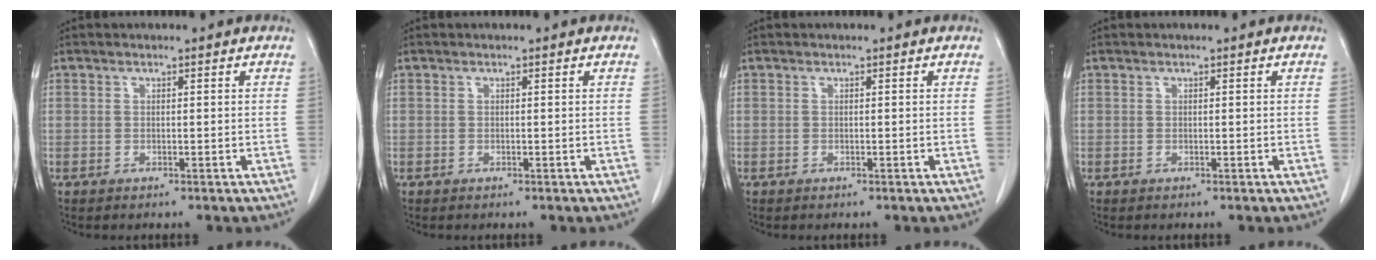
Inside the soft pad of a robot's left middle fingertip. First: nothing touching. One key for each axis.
{"total": 0.0}
{"total": 0.0}
{"total": 0.0}